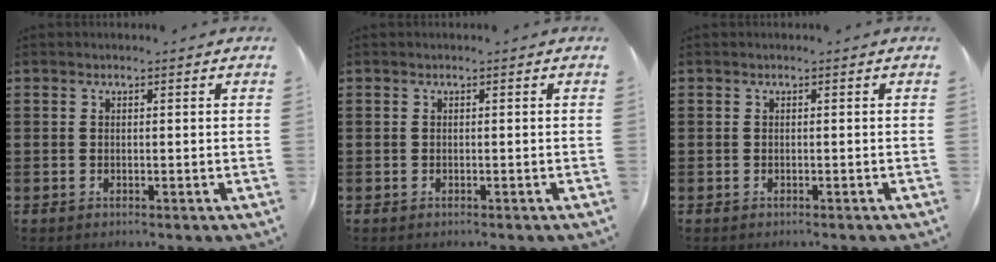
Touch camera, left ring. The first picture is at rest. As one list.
[{"total": 0.0}, {"total": 0.0}]